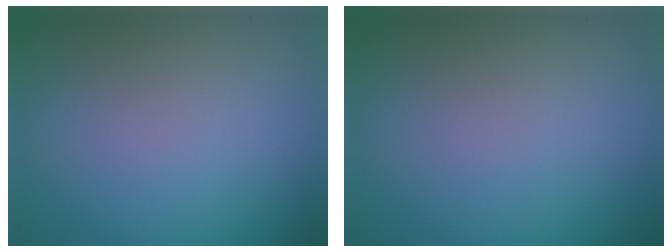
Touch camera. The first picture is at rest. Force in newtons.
{"total": 0.0}